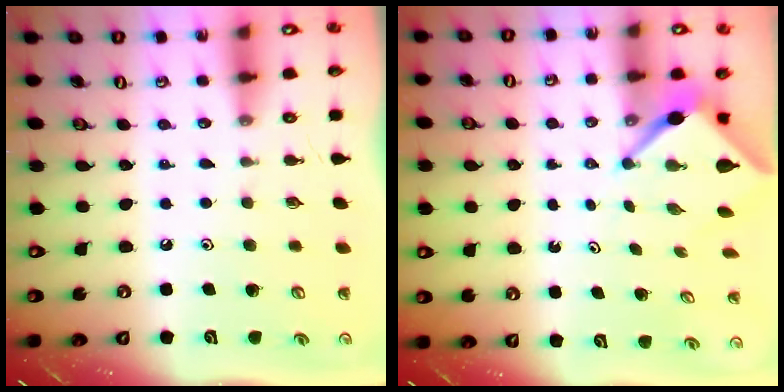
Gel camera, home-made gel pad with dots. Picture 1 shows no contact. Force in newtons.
{"total": 3.7, "press": 3.7, "slide": 0.2}